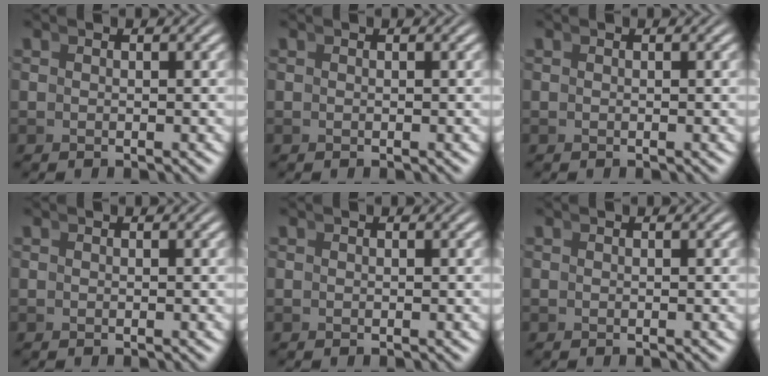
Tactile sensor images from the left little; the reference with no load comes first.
{"total": 0.0}
{"total": 0.0}
{"total": 0.0}
{"total": 0.0}
{"total": 0.0}